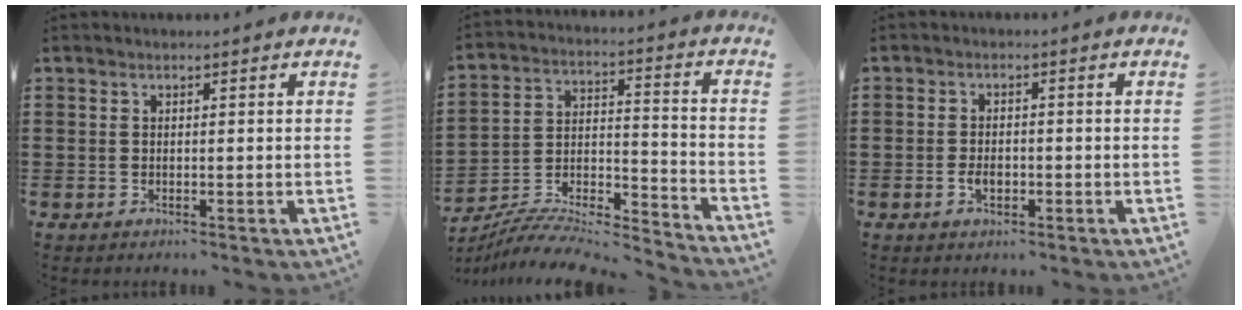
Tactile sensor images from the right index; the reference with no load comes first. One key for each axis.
{"total": 7.6, "fx": -7.2, "fy": 1.0, "fz": 2.1, "tx": -0.038, "ty": 0.000, "tz": -0.148}
{"total": 2.5, "fx": -0.8, "fy": 1.3, "fz": 1.9, "tx": -0.039, "ty": -0.003, "tz": -0.013}